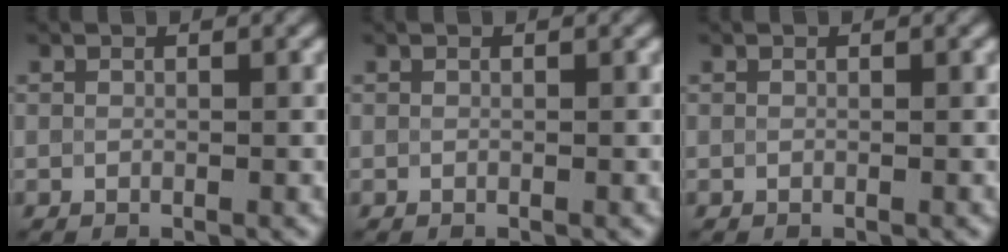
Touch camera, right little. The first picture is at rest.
{"total": 0.0}
{"total": 0.0}